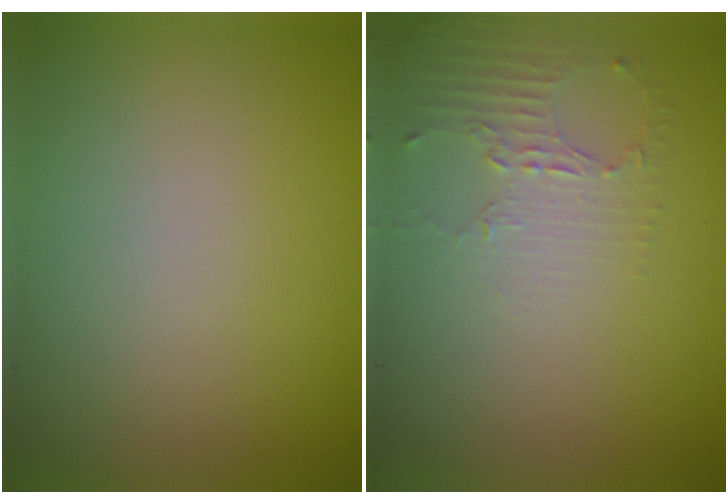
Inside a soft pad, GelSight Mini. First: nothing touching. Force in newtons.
{"total": 2.0, "press": 1.5, "slide": 1.4}